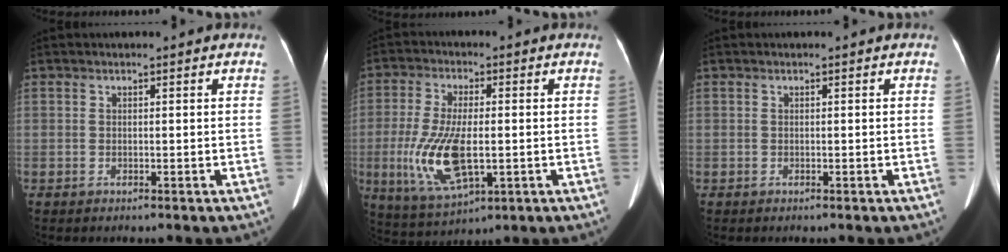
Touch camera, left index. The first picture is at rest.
{"total": 11.3, "force": [-1.9, 3.9, 10.4], "torque": [-0.226, -0.013, -0.026]}
{"total": 0.0}